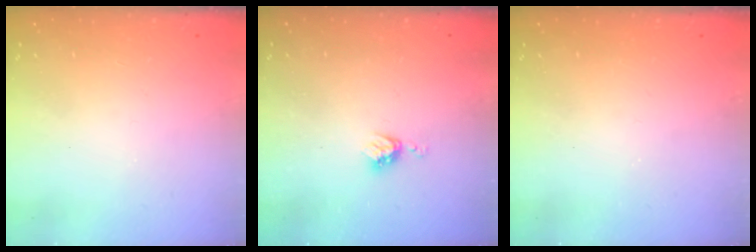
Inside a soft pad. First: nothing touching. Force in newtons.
{"total": 3.4, "press": 3.4, "slide": 0.4}
{"total": 0.0}